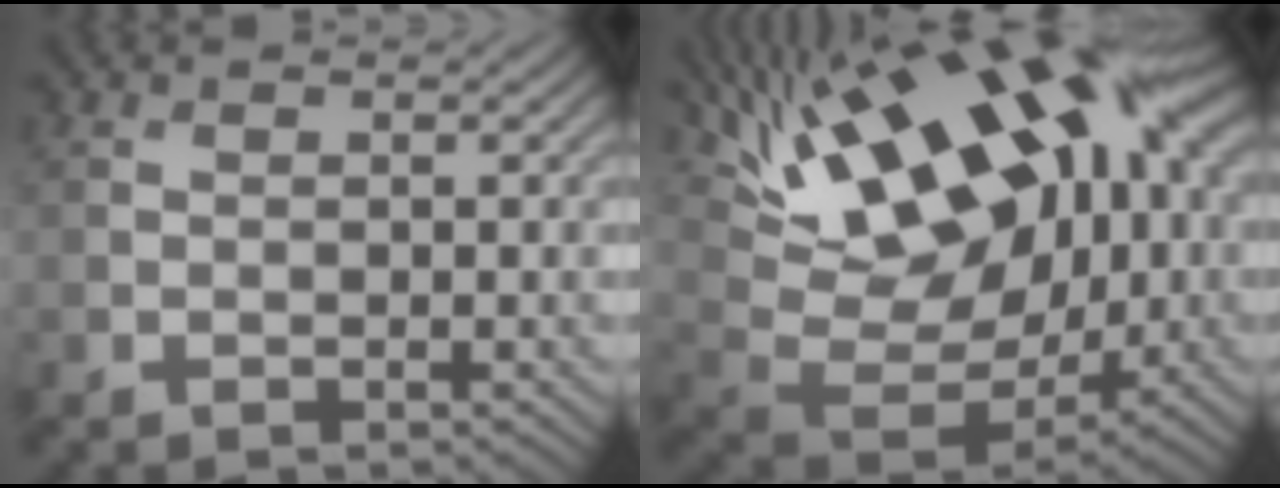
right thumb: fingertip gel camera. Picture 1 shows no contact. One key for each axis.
{"total": 20.9, "fx": 6.9, "fy": 10.7, "fz": 16.6, "tx": -0.294, "ty": 0.047, "tz": 0.110}